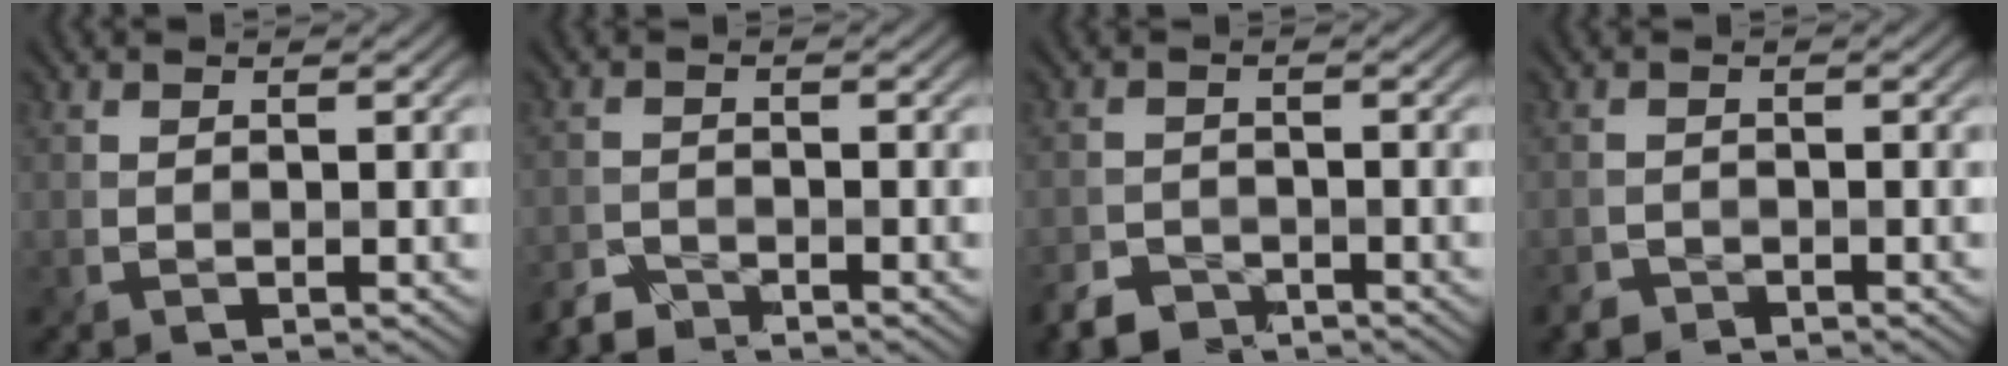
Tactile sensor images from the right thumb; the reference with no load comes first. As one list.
[{"total": 2.6, "force": [-2.6, 0.3, 0.0], "torque": [0.000, -0.005, -0.057]}, {"total": 3.5, "force": [-3.1, 1.6, 0.6], "torque": [-0.010, -0.008, -0.064]}, {"total": 1.8, "force": [-1.7, 0.8, -0.1], "torque": [0.002, -0.005, -0.036]}]